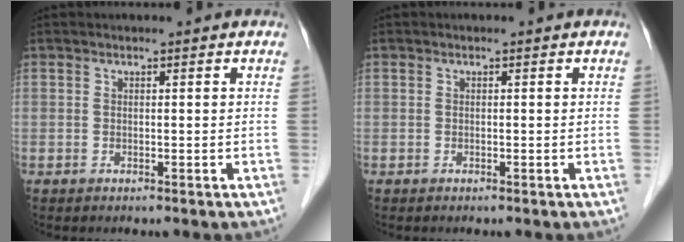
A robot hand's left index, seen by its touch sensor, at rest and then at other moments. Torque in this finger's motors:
{"motor_torque": [0.00, 0.00, 0.02, 0.01]}